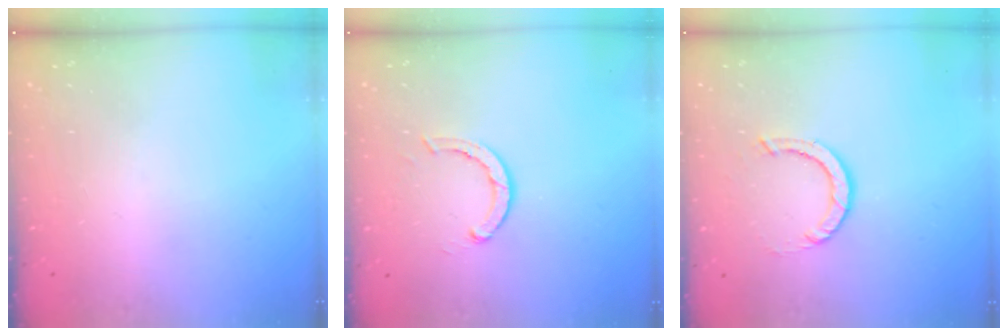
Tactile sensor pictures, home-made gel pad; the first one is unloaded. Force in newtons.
{"total": 2.9, "press": 2.9, "slide": 0.5}
{"total": 3.8, "press": 3.8, "slide": 0.4}